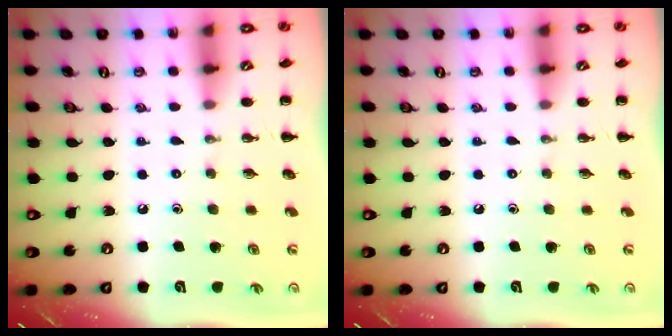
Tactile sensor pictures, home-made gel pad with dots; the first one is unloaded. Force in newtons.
{"total": 0.0}